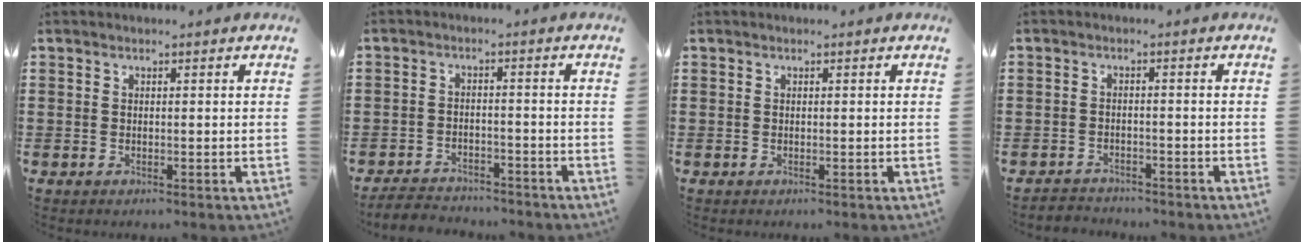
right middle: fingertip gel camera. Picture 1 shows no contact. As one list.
[{"total": 3.7, "force": [-3.6, 0.8, 0.1], "torque": [-0.005, 0.005, -0.077]}, {"total": 0.0}, {"total": 2.2, "force": [-2.1, 0.5, -0.3], "torque": [-0.002, 0.001, -0.050]}]